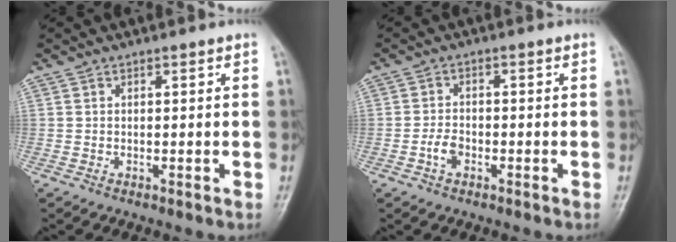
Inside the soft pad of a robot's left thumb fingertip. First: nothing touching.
{"total": 3.0, "force": [-1.3, 1.9, 2.0], "torque": [-0.034, 0.013, -0.027]}